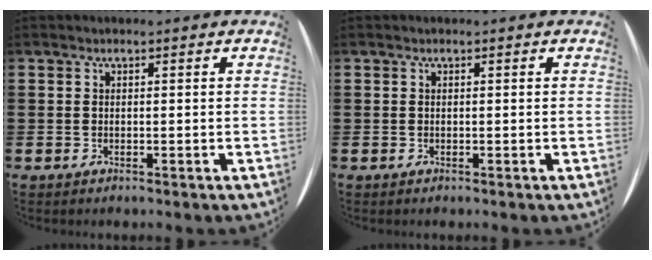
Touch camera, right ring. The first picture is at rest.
{"total": 0.0}